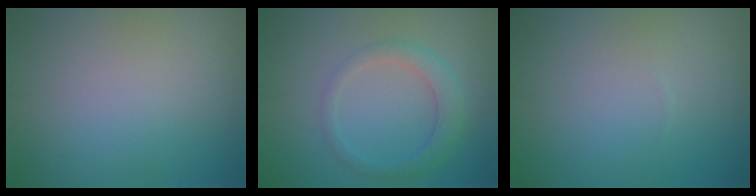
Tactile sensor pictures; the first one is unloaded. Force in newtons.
{"total": 2.7, "press": 2.7, "slide": 0.1}
{"total": 0.0}